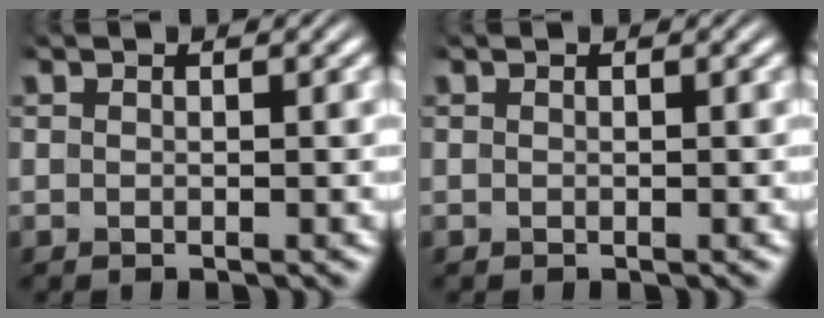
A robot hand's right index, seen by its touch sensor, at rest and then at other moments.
{"total": 0.0}